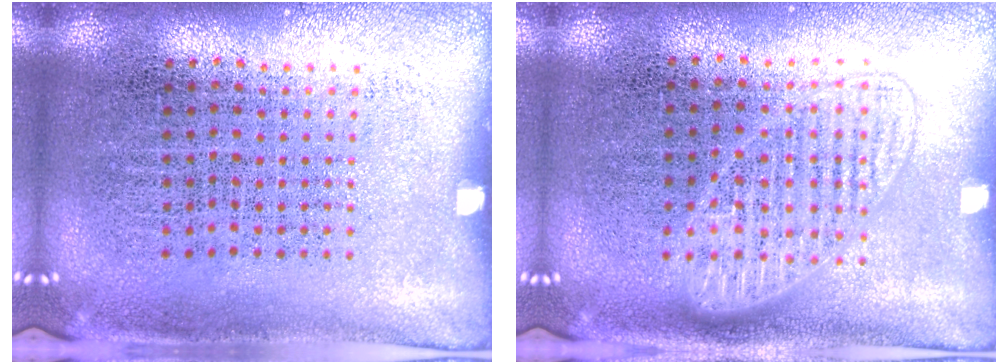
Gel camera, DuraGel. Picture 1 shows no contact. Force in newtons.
{"total": 1.3, "press": 1.3, "slide": 0.3}